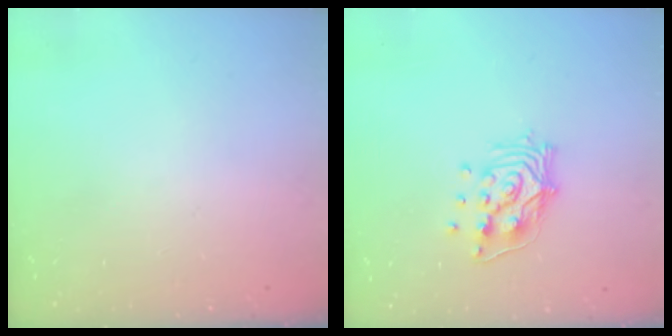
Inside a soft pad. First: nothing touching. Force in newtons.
{"total": 12.9, "press": 12.9, "slide": 1.4}